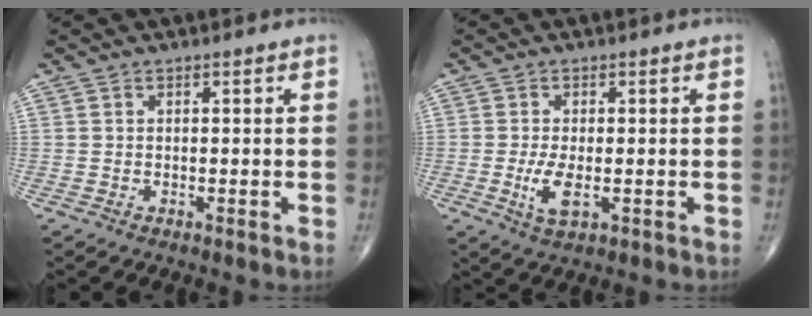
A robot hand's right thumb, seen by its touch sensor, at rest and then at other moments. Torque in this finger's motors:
{"motor_torque": [1.36, 1.27, 0.51, 0.27, 0.21]}